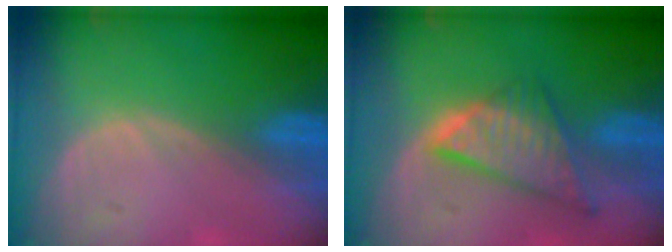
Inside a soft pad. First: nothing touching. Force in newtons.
{"total": 8.6, "press": 7.3, "slide": 4.5}